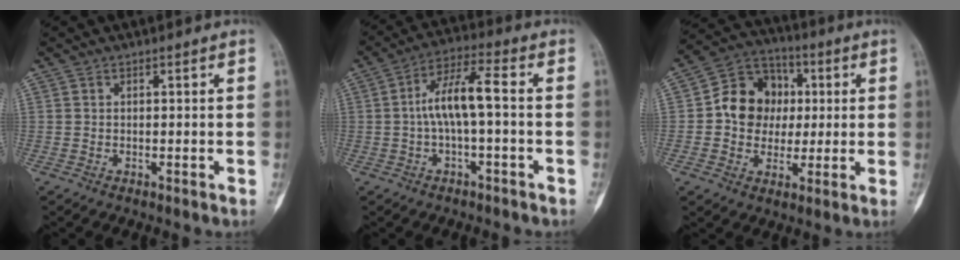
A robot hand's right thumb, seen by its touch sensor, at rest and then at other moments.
{"total": 8.8, "force": [-0.2, 2.4, 8.5], "torque": [-0.171, 0.035, -0.009]}
{"total": 12.6, "force": [1.1, 10.9, 6.3], "torque": [-0.055, 0.018, 0.010]}